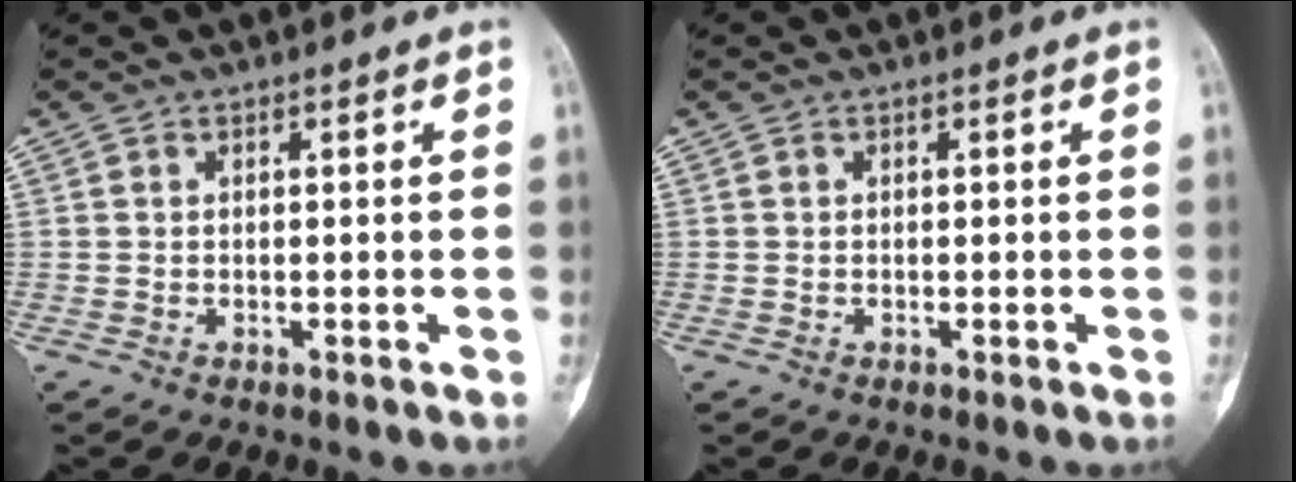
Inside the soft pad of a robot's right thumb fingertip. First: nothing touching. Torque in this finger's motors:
{"motor_torque": [-0.40, -0.07, -0.10, 0.14, 0.00]}